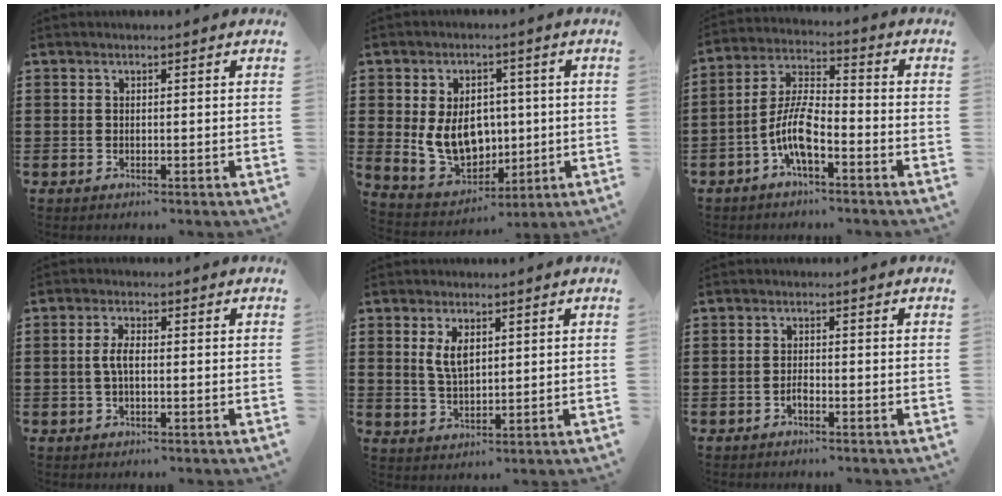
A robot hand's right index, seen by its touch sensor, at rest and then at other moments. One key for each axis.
{"total": 9.6, "fx": 0.4, "fy": 7.4, "fz": 6.2, "tx": -0.124, "ty": 0.001, "tz": 0.003}
{"total": 8.0, "fx": -3.7, "fy": 2.7, "fz": 6.5, "tx": -0.159, "ty": -0.004, "tz": -0.076}
{"total": 3.0, "fx": -0.1, "fy": 1.2, "fz": 2.8, "tx": -0.068, "ty": -0.003, "tz": -0.008}
{"total": 4.3, "fx": 1.6, "fy": 2.1, "fz": 3.5, "tx": -0.074, "ty": 0.005, "tz": 0.027}
{"total": 1.3, "fx": -0.9, "fy": 0.4, "fz": 0.9, "tx": -0.020, "ty": -0.003, "tz": -0.016}